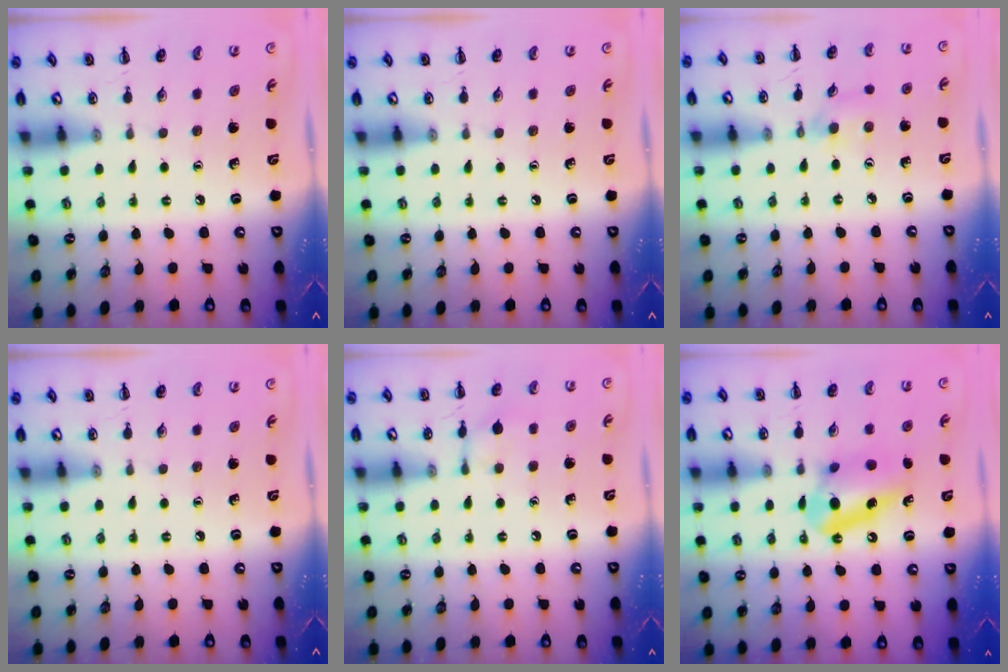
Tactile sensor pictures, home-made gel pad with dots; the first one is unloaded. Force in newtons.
{"total": 0.0}
{"total": 3.8, "press": 3.5, "slide": 1.3}
{"total": 0.0}
{"total": 5.8, "press": 5.8, "slide": 0.3}
{"total": 10.7, "press": 10.7, "slide": 0.4}